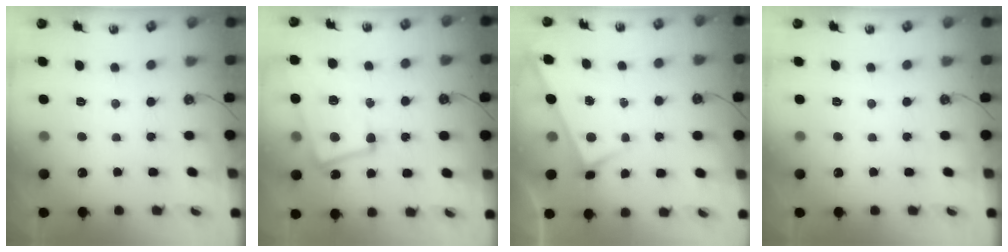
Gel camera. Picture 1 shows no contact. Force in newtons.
{"total": 7.8, "press": 7.5, "slide": 2.0}
{"total": 3.3, "press": 3.2, "slide": 0.3}
{"total": 0.0}